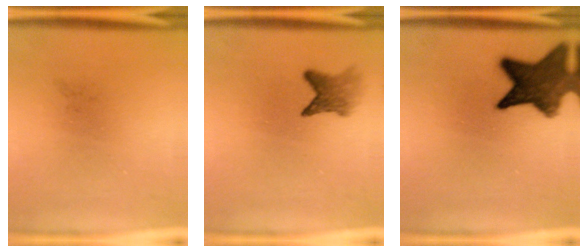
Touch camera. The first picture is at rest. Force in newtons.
{"total": 3.1}
{"total": 11.6}